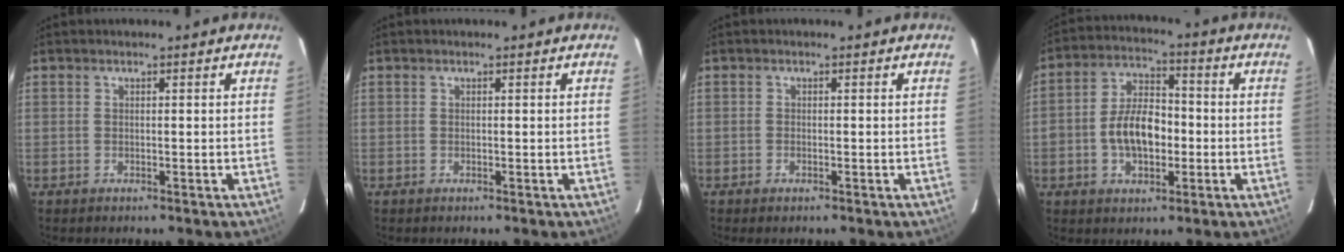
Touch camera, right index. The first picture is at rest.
{"total": 0.0}
{"total": 0.7, "force": [-0.5, 0.3, 0.3], "torque": [-0.005, -0.001, -0.009]}
{"total": 10.0, "force": [-2.0, 5.9, 7.8], "torque": [-0.149, 0.020, -0.030]}